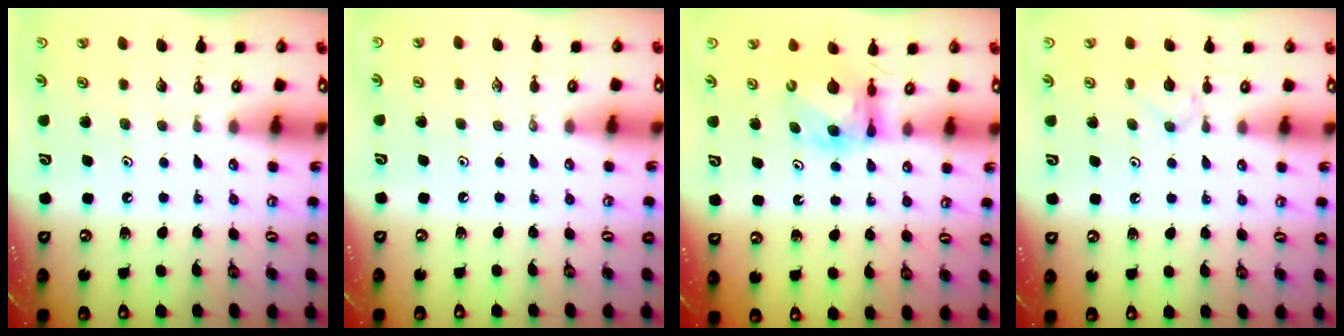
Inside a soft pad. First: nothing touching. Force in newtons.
{"total": 0.0}
{"total": 6.3, "press": 6.3, "slide": 0.7}
{"total": 2.9, "press": 2.8, "slide": 0.6}